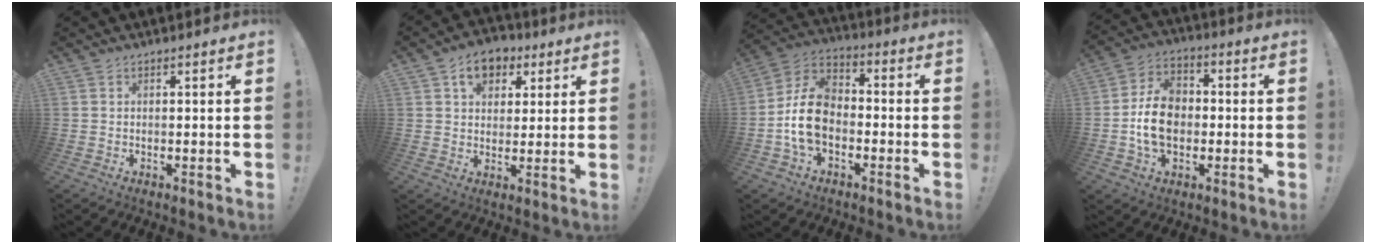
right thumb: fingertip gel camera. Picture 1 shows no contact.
{"total": 9.0, "force": [4.2, 6.7, 4.2], "torque": [-0.064, -0.007, 0.080]}
{"total": 13.3, "force": [-3.6, 9.3, 8.8], "torque": [-0.161, 0.038, -0.063]}
{"total": 13.5, "force": [-1.6, 10.3, 8.7], "torque": [-0.152, 0.018, -0.027]}